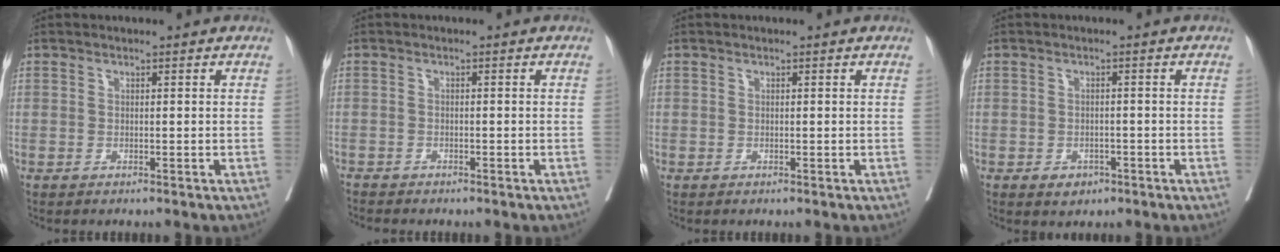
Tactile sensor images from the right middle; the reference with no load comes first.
{"total": 1.7, "force": [-1.7, -0.1, 0.3], "torque": [-0.010, -0.004, -0.030]}
{"total": 0.8, "force": [0.0, 0.8, -0.1], "torque": [0.011, 0.006, -0.006]}
{"total": 2.5, "force": [-1.4, 1.7, 1.1], "torque": [-0.012, 0.003, -0.011]}